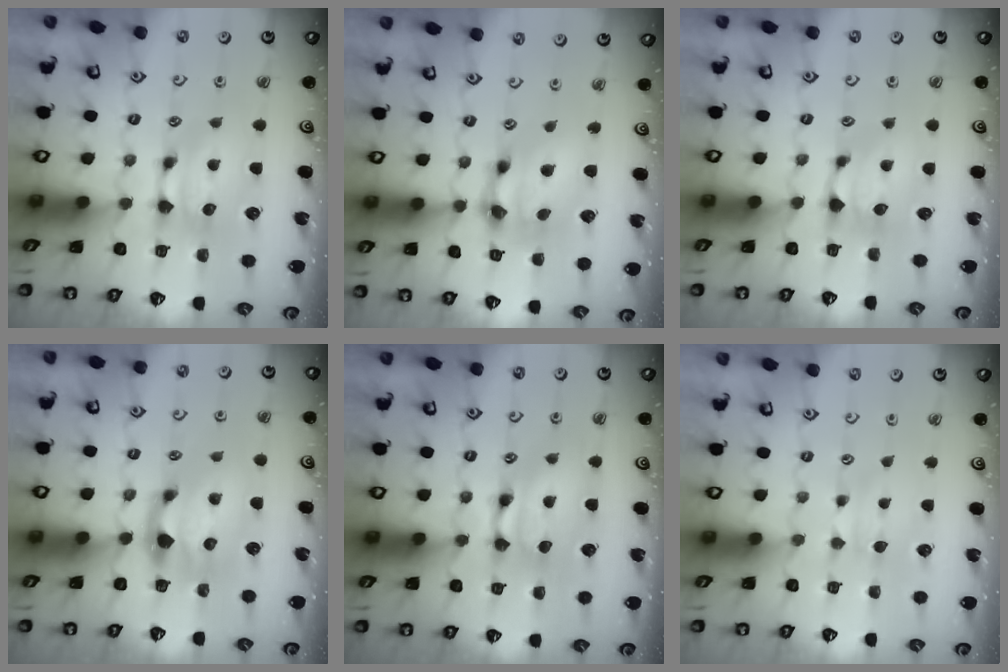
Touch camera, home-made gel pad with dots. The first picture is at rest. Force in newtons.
{"total": 6.1, "press": 5.6, "slide": 2.3}
{"total": 0.9, "press": 0.2, "slide": 0.9}
{"total": 2.0, "press": 1.5, "slide": 1.4}
{"total": 2.1, "press": 2.1, "slide": 0.0}
{"total": 1.6, "press": 1.5, "slide": 0.5}